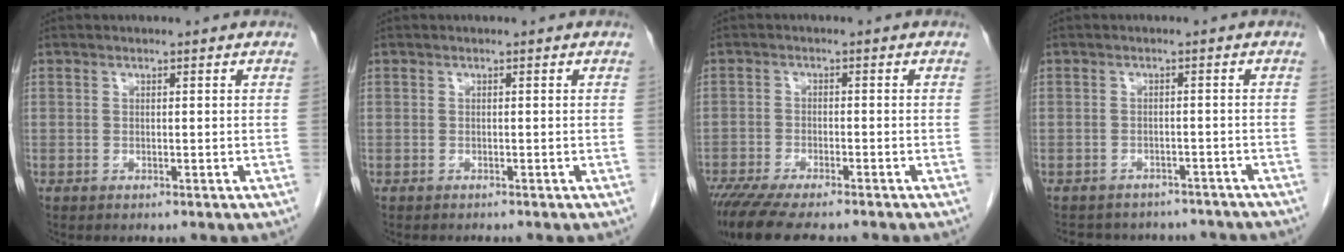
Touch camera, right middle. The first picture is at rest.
{"total": 1.1, "force": [-1.0, 0.2, 0.4], "torque": [-0.011, -0.003, -0.013]}
{"total": 11.7, "force": [-9.7, 2.1, 6.2], "torque": [-0.098, -0.018, -0.151]}
{"total": 12.0, "force": [-10.8, 4.6, 2.7], "torque": [-0.049, 0.014, -0.116]}